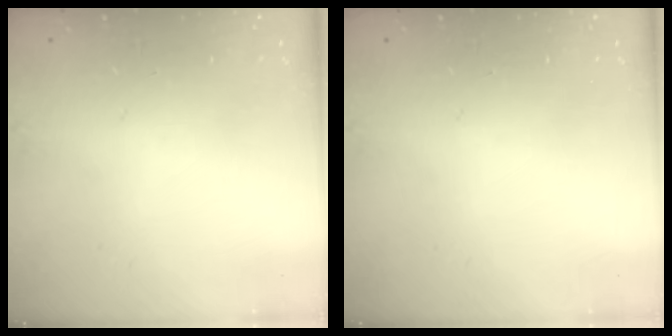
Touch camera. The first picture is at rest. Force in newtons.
{"total": 0.0}